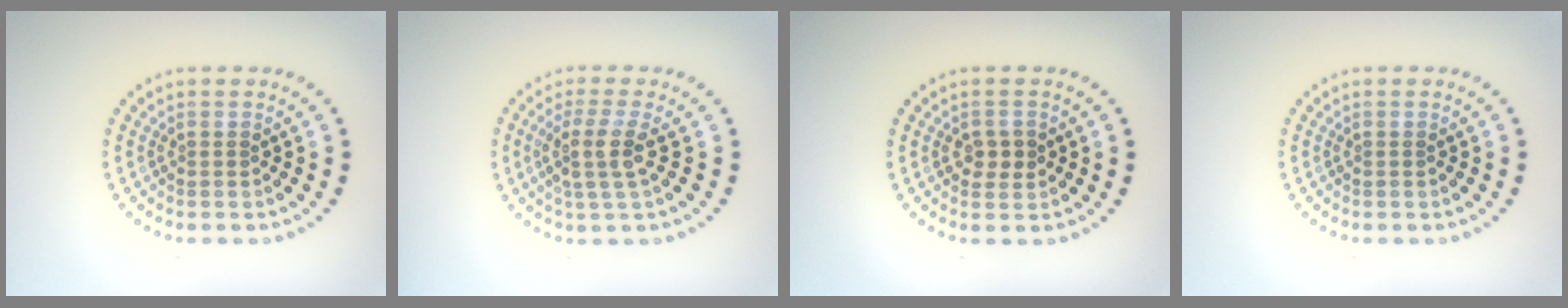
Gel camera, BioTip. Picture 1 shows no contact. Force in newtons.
{"total": 3.1, "press": 2.4, "slide": 2.0}
{"total": 1.9, "press": 1.9, "slide": 0.1}
{"total": 0.0}